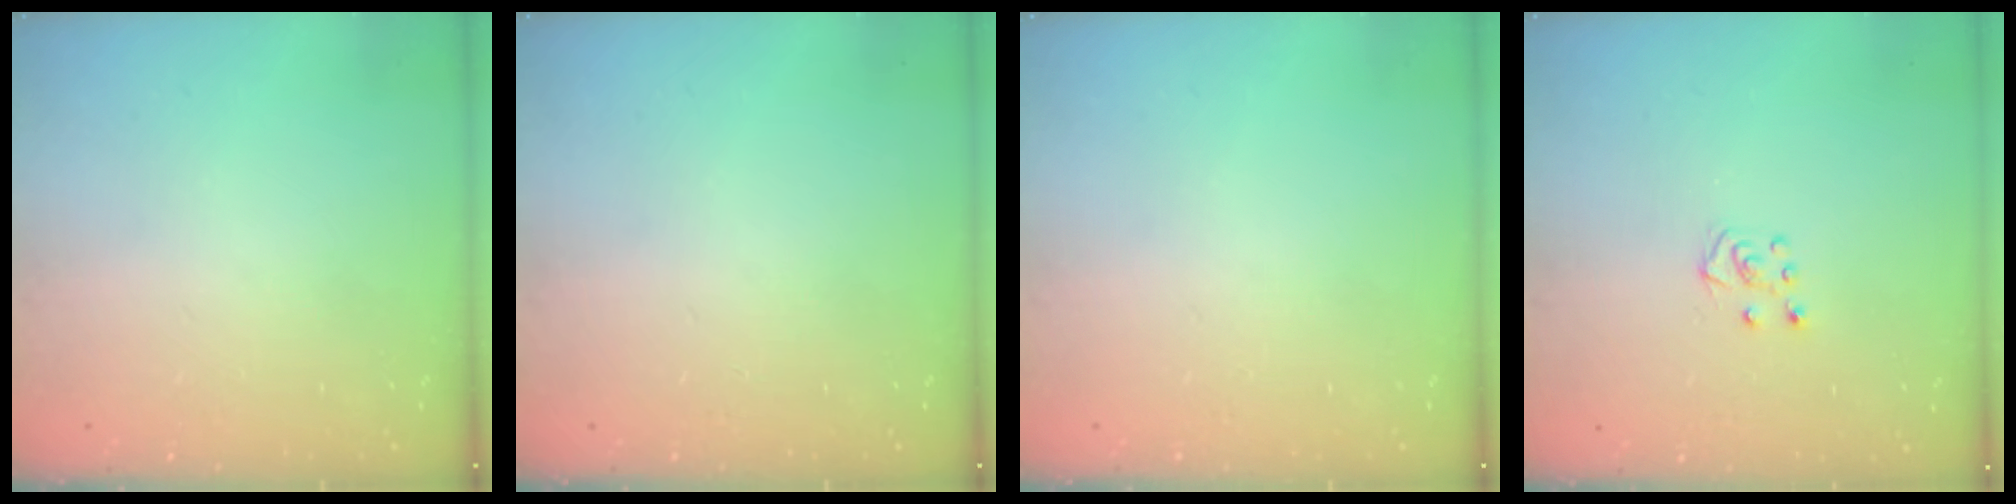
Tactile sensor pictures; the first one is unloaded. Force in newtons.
{"total": 0.0}
{"total": 0.0}
{"total": 5.3, "press": 5.3, "slide": 0.6}